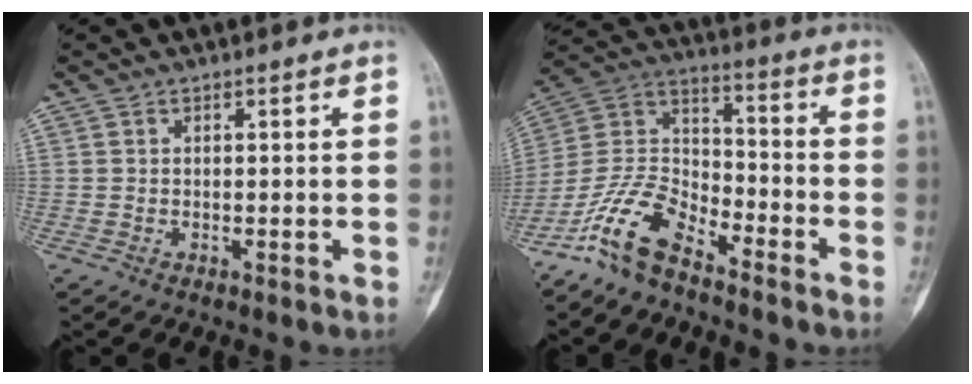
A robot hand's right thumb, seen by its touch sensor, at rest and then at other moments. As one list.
[{"total": 12.7, "force": [-9.4, 5.0, 6.8], "torque": [-0.133, 0.074, -0.191]}]